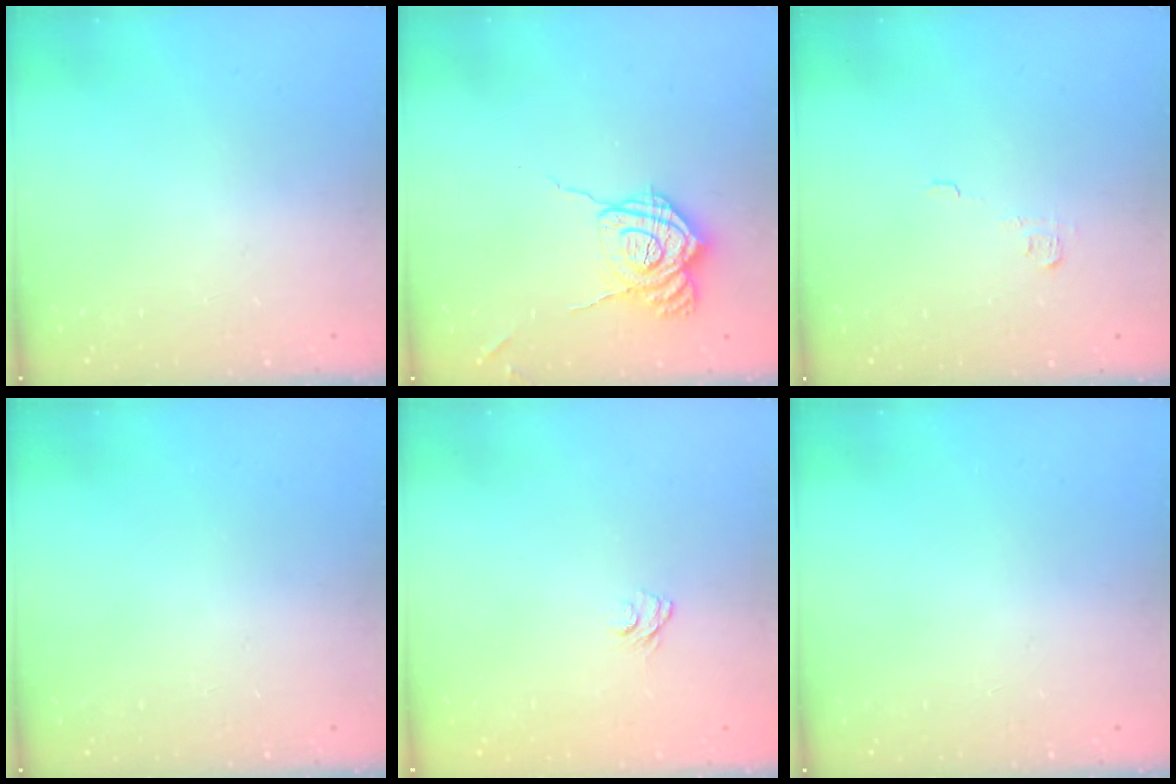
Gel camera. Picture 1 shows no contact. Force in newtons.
{"total": 14.0, "press": 13.9, "slide": 0.8}
{"total": 3.3, "press": 3.3, "slide": 0.4}
{"total": 0.0}
{"total": 7.4, "press": 7.3, "slide": 1.2}
{"total": 0.0}